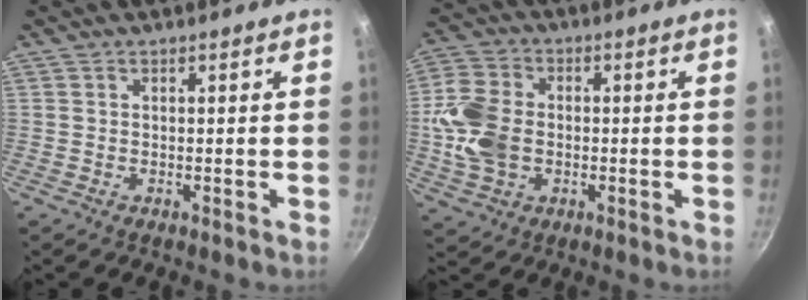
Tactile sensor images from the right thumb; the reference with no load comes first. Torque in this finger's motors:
{"motor_torque": [1.06, 2.52, 1.30, -0.30, 0.15]}